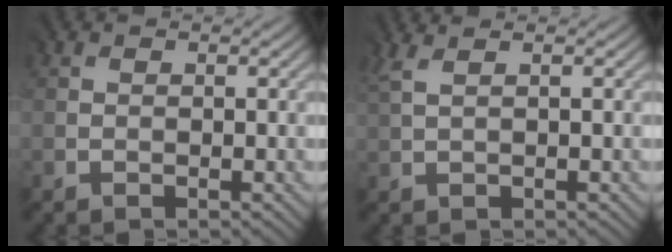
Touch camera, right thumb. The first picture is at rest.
{"total": 1.3, "force": [0.9, -0.1, 0.9], "torque": [-0.018, 0.006, 0.024]}